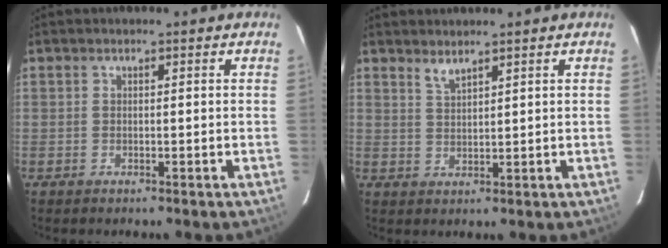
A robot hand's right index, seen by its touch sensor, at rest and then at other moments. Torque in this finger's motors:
{"motor_torque": [-0.15, 0.13, -0.02, 0.02]}